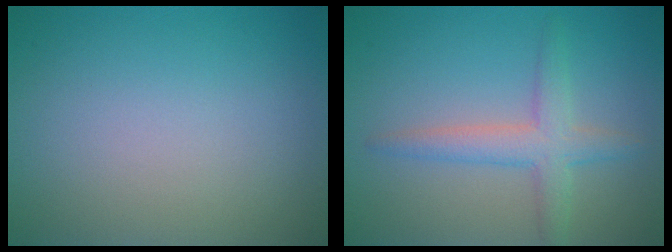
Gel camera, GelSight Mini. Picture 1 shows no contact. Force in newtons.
{"total": 3.4, "press": 3.4, "slide": 0.1}